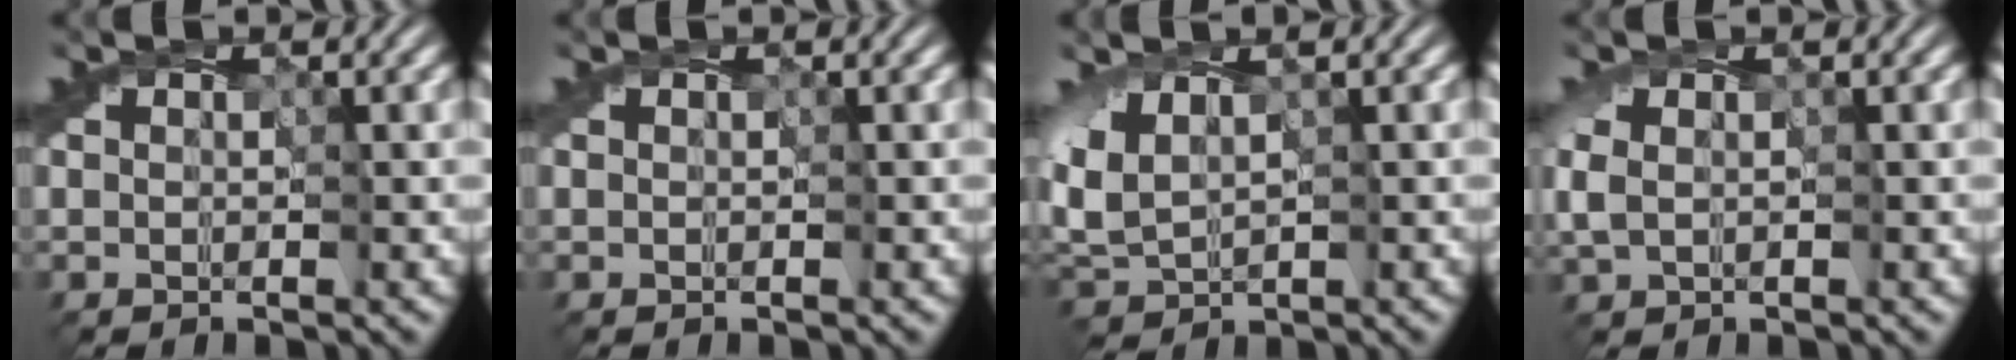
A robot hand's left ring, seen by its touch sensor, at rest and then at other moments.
{"total": 0.0}
{"total": 3.9, "force": [1.4, 2.2, 2.9], "torque": [-0.081, 0.003, 0.031]}
{"total": 1.6, "force": [0.2, 1.1, 1.2], "torque": [-0.035, 0.004, -0.001]}